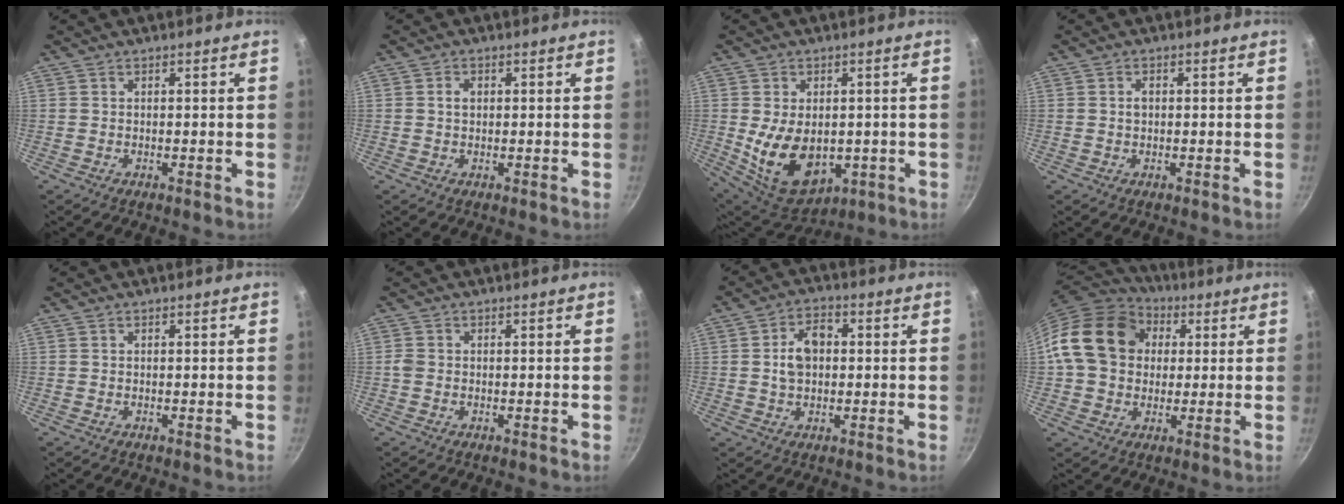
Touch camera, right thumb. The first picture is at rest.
{"total": 1.7, "force": [0.3, 1.3, 1.1], "torque": [-0.016, 0.004, 0.005]}
{"total": 14.0, "force": [-1.1, 9.5, 10.2], "torque": [-0.146, -0.017, 0.009]}
{"total": 1.4, "force": [0.1, 0.9, 1.0], "torque": [-0.014, 0.005, 0.002]}
{"total": 0.0}
{"total": 1.2, "force": [-0.3, 1.0, 0.7], "torque": [-0.014, 0.003, -0.007]}
{"total": 7.2, "force": [0.5, 4.9, 5.2], "torque": [-0.065, 0.015, 0.004]}
{"total": 17.3, "force": [3.3, 14.0, 9.6], "torque": [-0.147, 0.023, 0.046]}